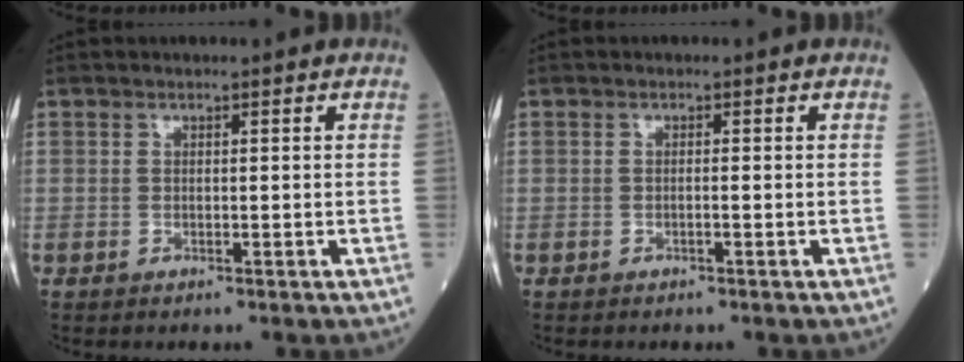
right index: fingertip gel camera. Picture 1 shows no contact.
{"total": 0.5, "force": [-0.2, -0.1, 0.4], "torque": [-0.006, 0.002, -0.006]}